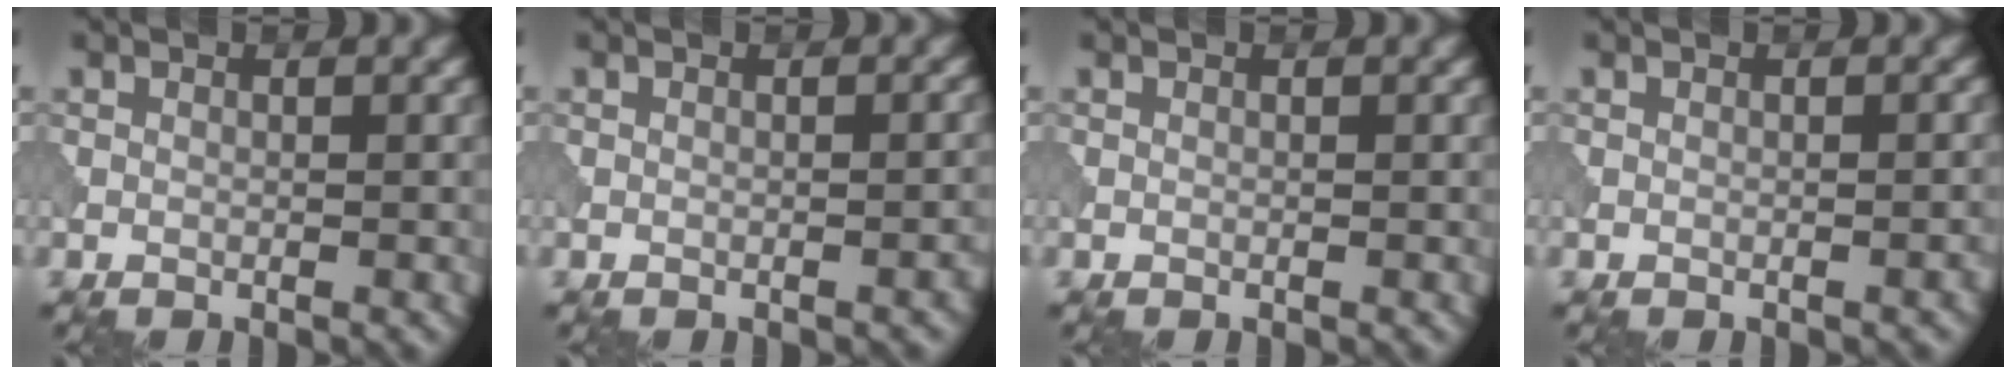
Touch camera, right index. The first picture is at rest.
{"total": 0.9, "force": [-0.5, 0.3, 0.7], "torque": [-0.008, 0.003, -0.008]}
{"total": 0.0}
{"total": 0.6, "force": [-0.4, 0.1, 0.5], "torque": [-0.007, 0.001, -0.005]}